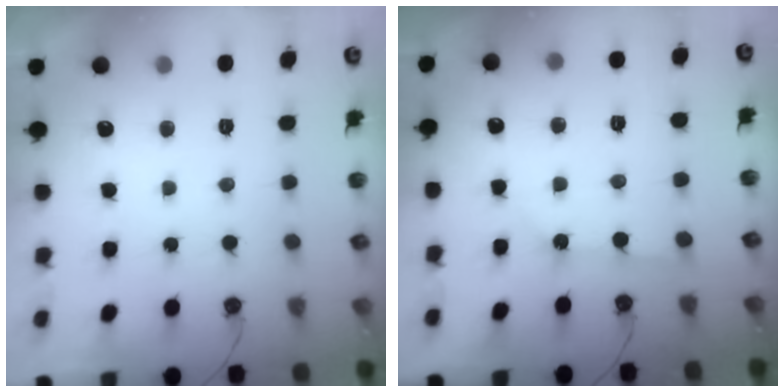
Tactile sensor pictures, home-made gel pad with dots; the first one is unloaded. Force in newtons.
{"total": 2.6, "press": 2.6, "slide": 0.3}